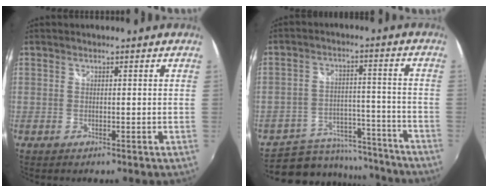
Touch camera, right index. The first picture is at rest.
{"total": 14.9, "force": [-12.3, 7.8, 3.1], "torque": [-0.076, 0.038, -0.158]}